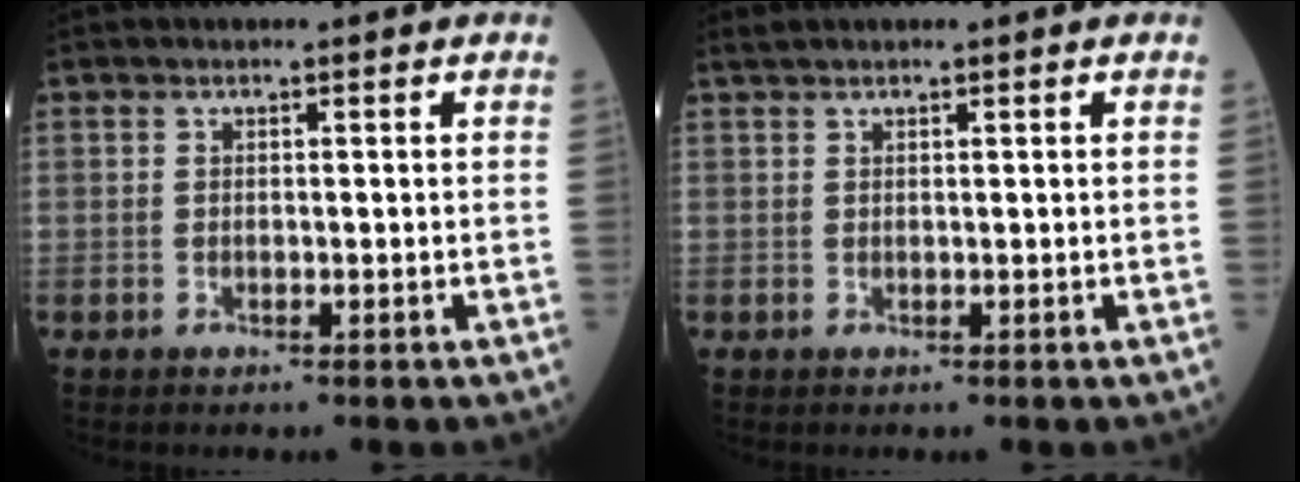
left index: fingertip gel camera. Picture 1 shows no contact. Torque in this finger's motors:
{"motor_torque": [-0.04, -0.06, 0.02, 0.00]}